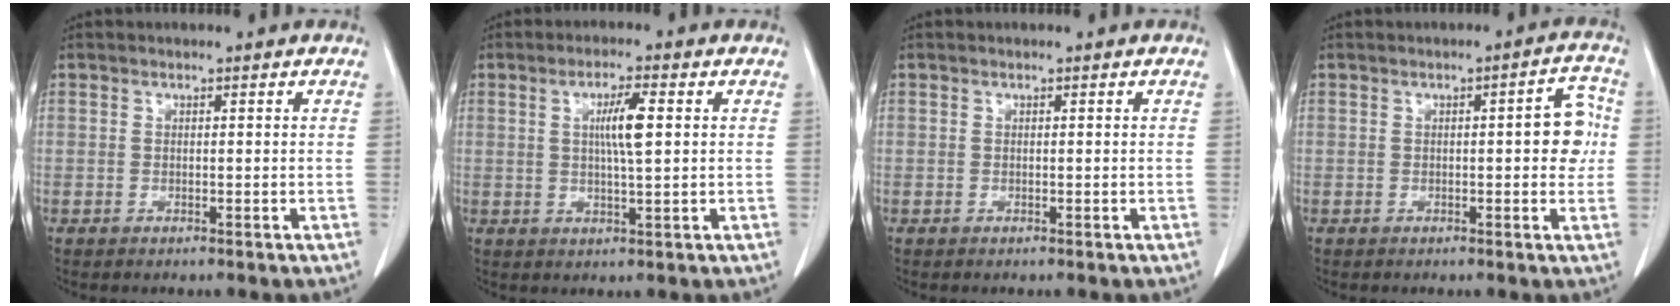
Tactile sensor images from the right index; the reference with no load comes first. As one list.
[{"total": 5.3, "force": [1.0, 0.3, 5.2], "torque": [-0.095, -0.001, 0.019]}, {"total": 0.0}, {"total": 5.3, "force": [0.2, 1.5, 5.1], "torque": [-0.058, 0.013, -0.002]}]